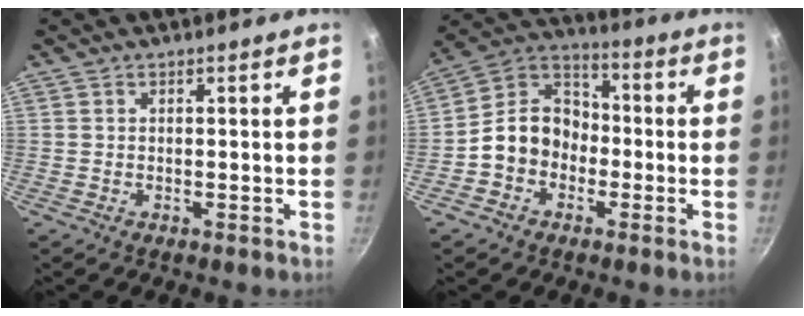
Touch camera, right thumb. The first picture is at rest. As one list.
[{"total": 11.1, "force": [-2.6, 9.1, 5.8], "torque": [-0.059, 0.051, -0.069]}]